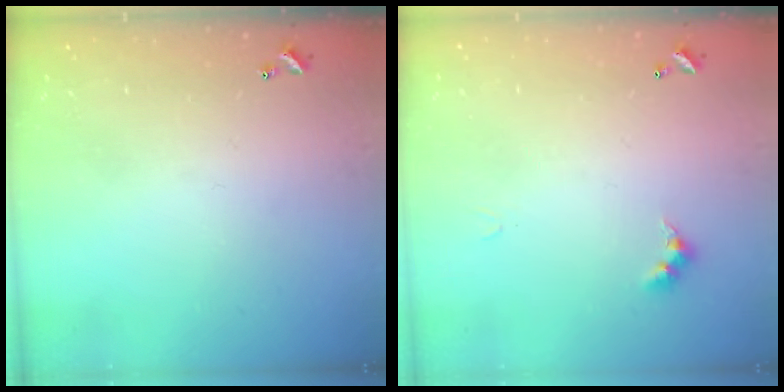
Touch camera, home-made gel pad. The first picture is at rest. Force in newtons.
{"total": 2.8, "press": 2.8, "slide": 0.5}